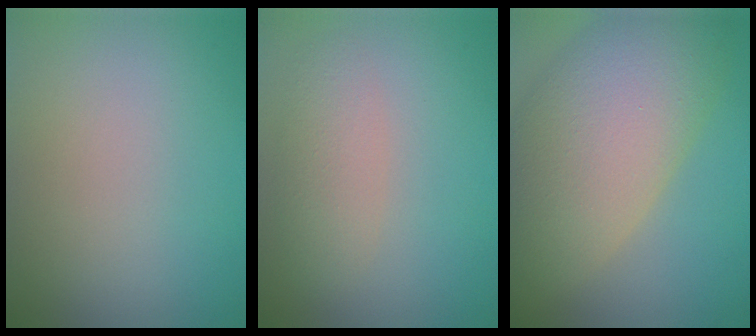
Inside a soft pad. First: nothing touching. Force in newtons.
{"total": 2.4, "press": 2.4, "slide": 0.2}
{"total": 11.5, "press": 11.4, "slide": 1.0}